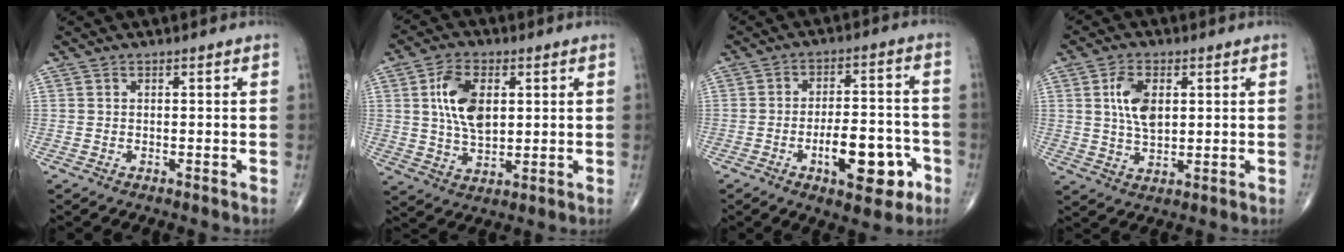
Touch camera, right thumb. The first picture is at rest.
{"total": 10.3, "force": [2.4, 5.9, 8.1], "torque": [-0.141, -0.006, 0.046]}
{"total": 12.6, "force": [-4.9, 5.5, 10.2], "torque": [-0.133, 0.032, -0.068]}
{"total": 7.5, "force": [1.8, 4.2, 5.9], "torque": [-0.105, -0.006, 0.036]}